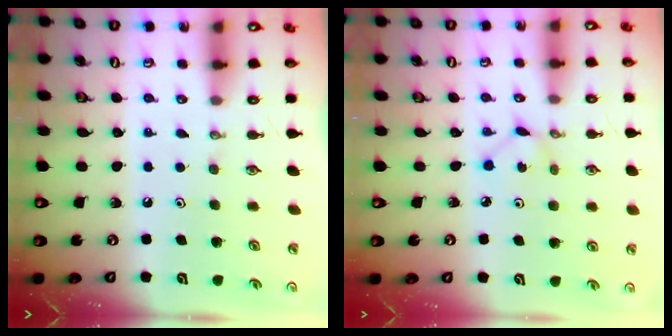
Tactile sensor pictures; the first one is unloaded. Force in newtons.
{"total": 1.7, "press": 1.6, "slide": 0.2}